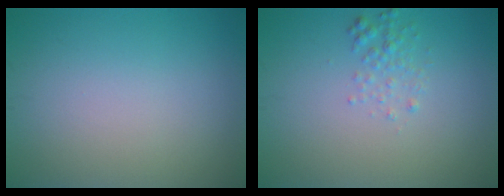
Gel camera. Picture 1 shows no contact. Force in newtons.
{"total": 1.4, "press": 1.4, "slide": 0.1}